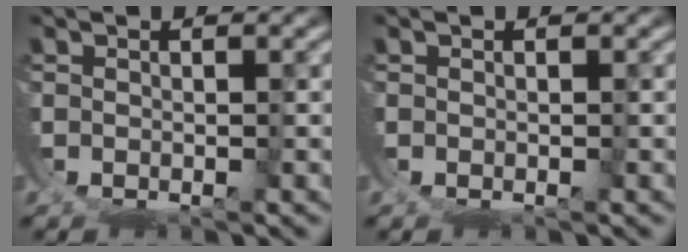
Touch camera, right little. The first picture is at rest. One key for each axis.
{"total": 0.0}